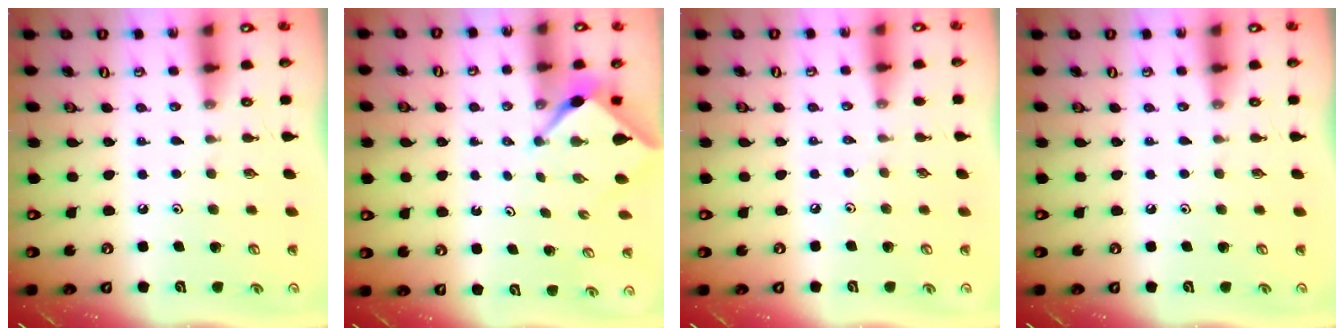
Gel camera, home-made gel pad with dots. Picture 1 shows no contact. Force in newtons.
{"total": 2.2, "press": 2.2, "slide": 0.3}
{"total": 2.1, "press": 2.1, "slide": 0.4}
{"total": 0.0}